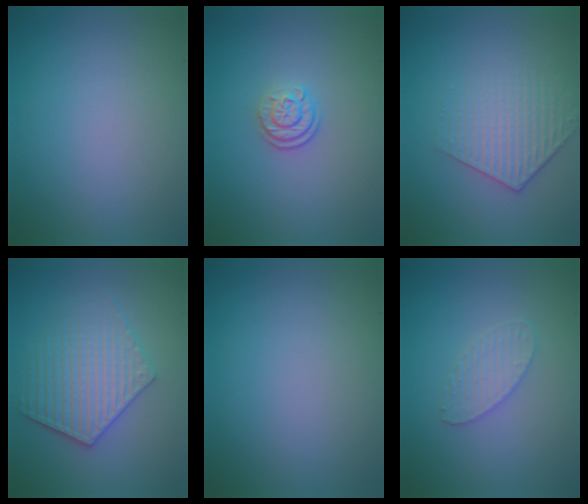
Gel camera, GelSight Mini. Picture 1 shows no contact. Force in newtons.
{"total": 2.2, "press": 1.8, "slide": 1.3}
{"total": 3.2, "press": 2.8, "slide": 1.4}
{"total": 4.3, "press": 3.9, "slide": 1.8}
{"total": 0.0}
{"total": 2.0, "press": 2.0, "slide": 0.1}